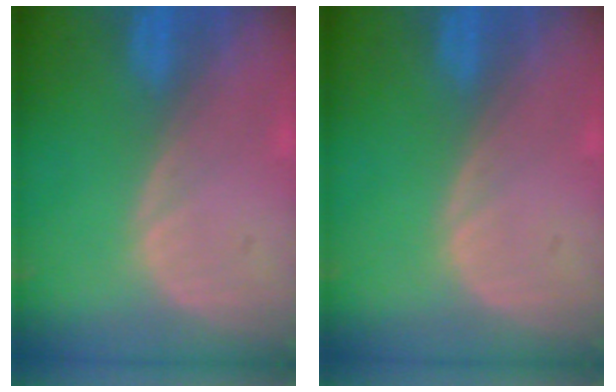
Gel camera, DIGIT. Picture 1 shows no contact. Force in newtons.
{"total": 0.0}